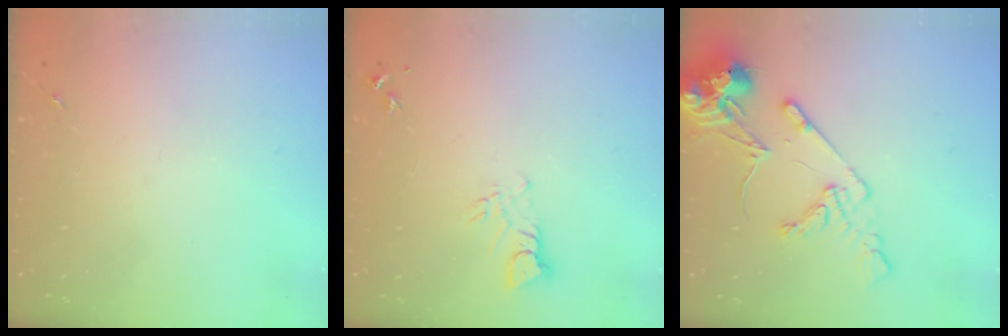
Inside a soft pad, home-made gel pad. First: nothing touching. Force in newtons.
{"total": 4.0, "press": 4.0, "slide": 0.4}
{"total": 13.7, "press": 13.5, "slide": 2.3}